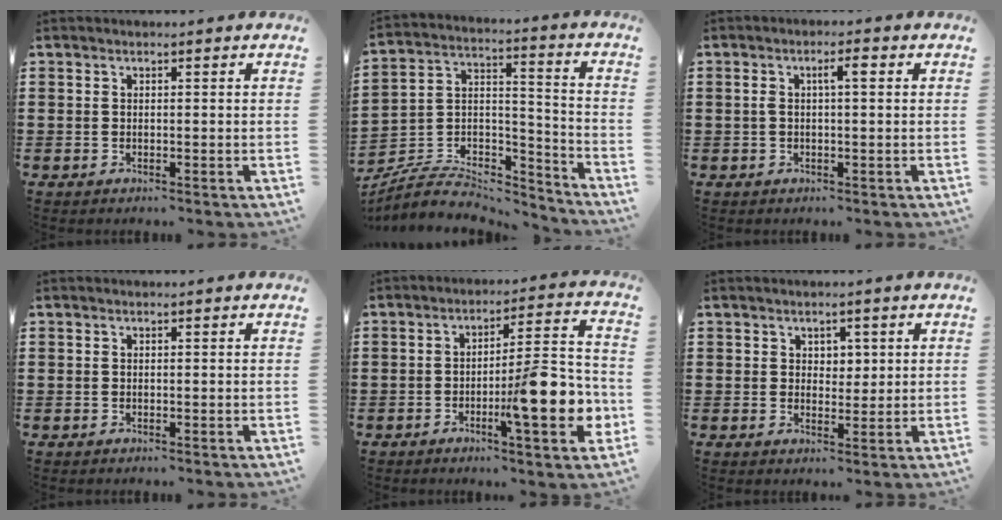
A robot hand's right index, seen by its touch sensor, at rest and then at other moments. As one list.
[{"total": 6.7, "force": [-5.7, 2.8, 2.1], "torque": [-0.049, 0.005, -0.113]}, {"total": 2.7, "force": [0.4, 0.6, 2.6], "torque": [-0.043, 0.003, 0.001]}, {"total": 0.0}, {"total": 12.3, "force": [-3.9, 2.5, 11.4], "torque": [-0.153, -0.007, -0.070]}, {"total": 2.2, "force": [1.2, 1.8, 0.7], "torque": [-0.012, 0.007, 0.019]}]